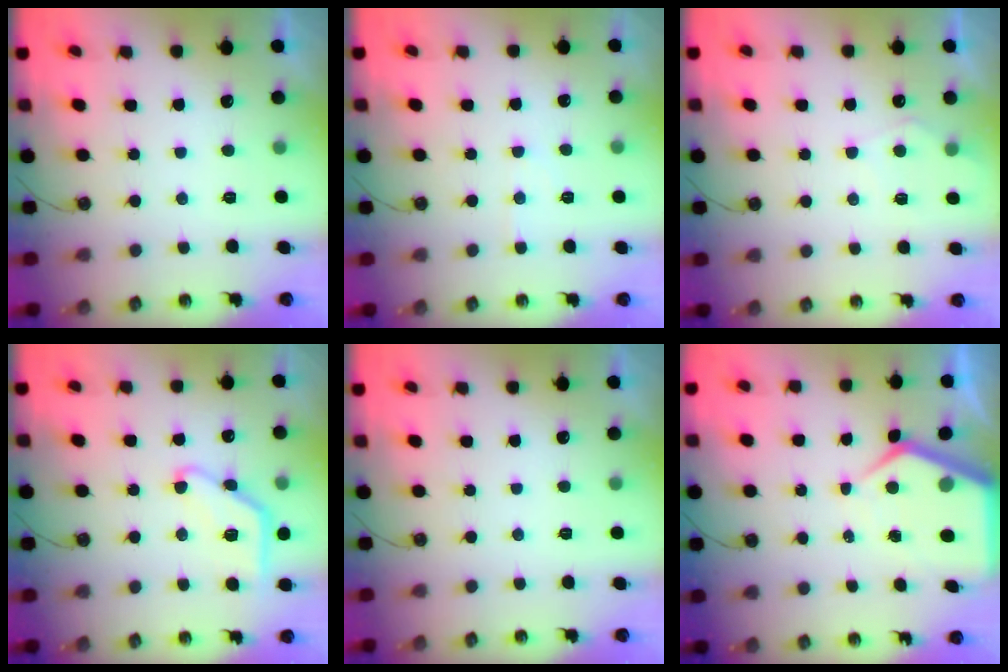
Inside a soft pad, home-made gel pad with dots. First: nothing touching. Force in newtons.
{"total": 4.3, "press": 4.2, "slide": 0.6}
{"total": 6.3, "press": 6.2, "slide": 0.7}
{"total": 12.2, "press": 12.2, "slide": 0.7}
{"total": 0.0}
{"total": 7.4, "press": 7.3, "slide": 0.6}